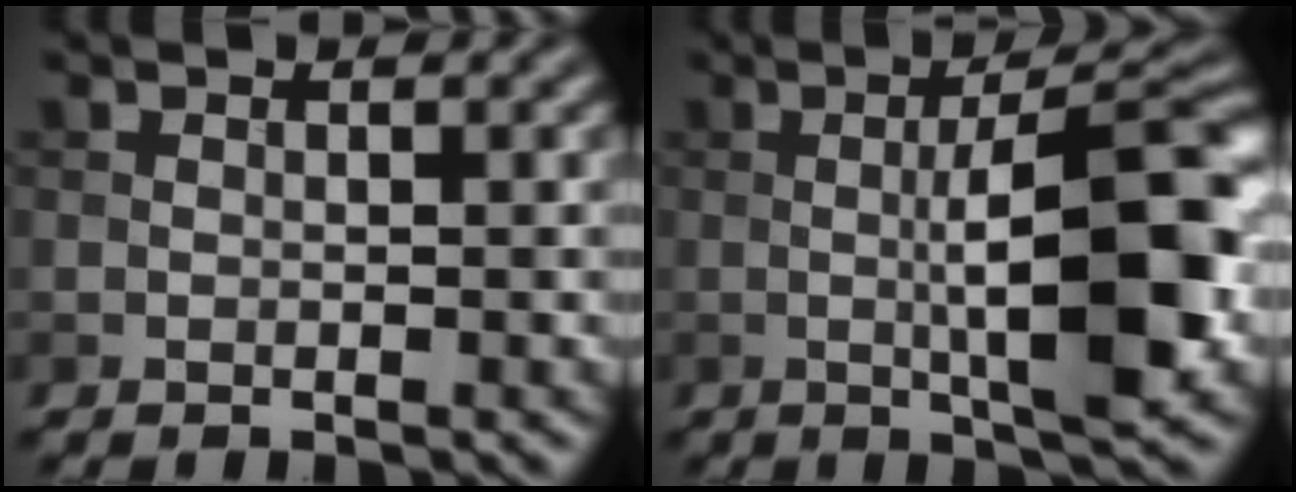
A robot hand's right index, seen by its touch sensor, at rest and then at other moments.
{"total": 10.7, "force": [-0.8, 2.7, 10.3], "torque": [-0.146, 0.002, -0.015]}